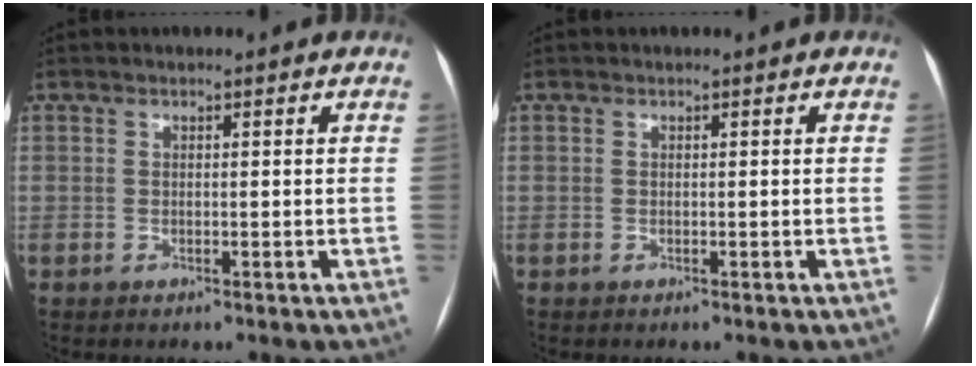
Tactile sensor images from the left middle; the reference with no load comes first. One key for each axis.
{"total": 0.0}